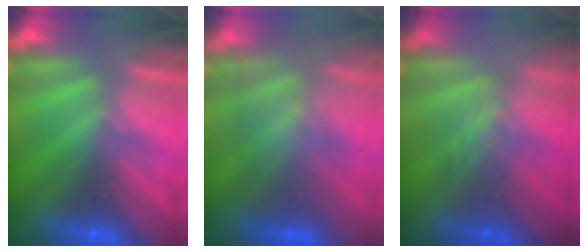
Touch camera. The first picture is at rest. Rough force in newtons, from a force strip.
{"total": 3.9}
{"total": 2.4}